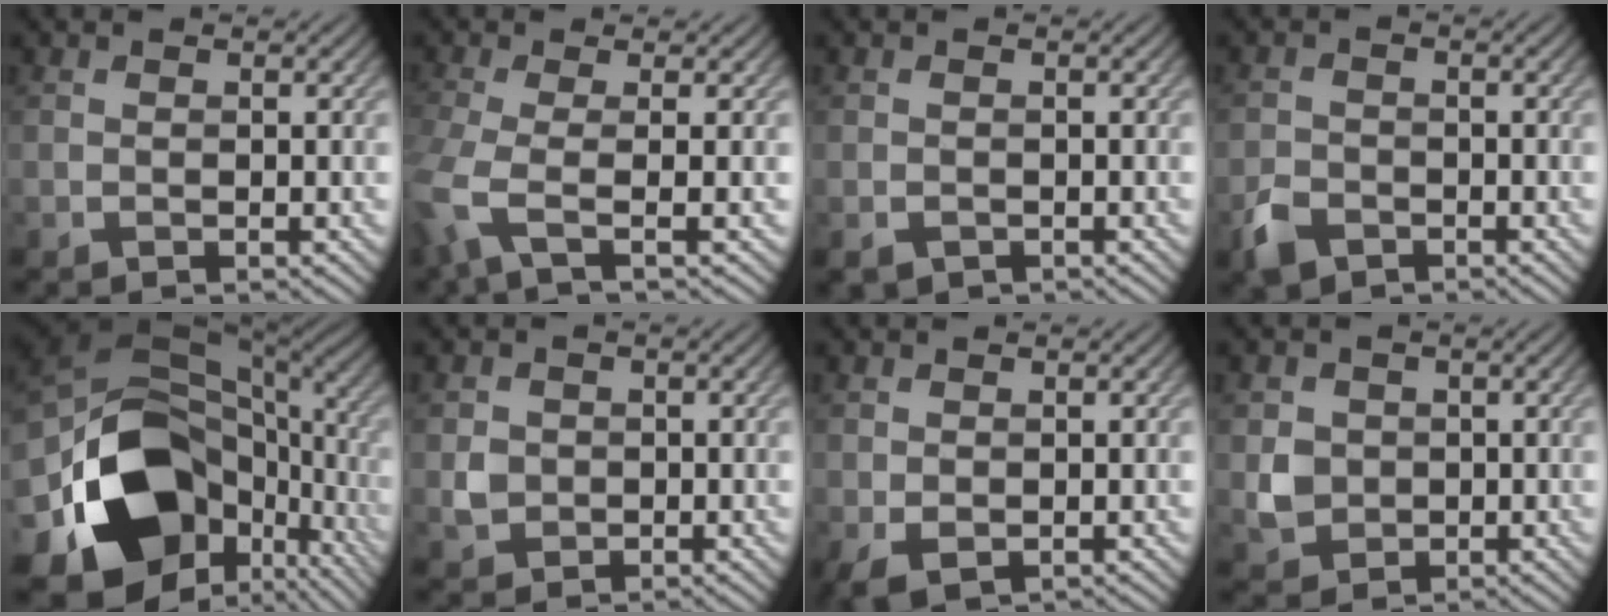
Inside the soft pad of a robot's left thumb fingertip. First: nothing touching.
{"total": 4.6, "force": [-1.3, 0.8, 4.4], "torque": [-0.092, -0.011, -0.045]}
{"total": 1.1, "force": [-0.8, 0.8, 0.4], "torque": [-0.008, -0.003, -0.017]}
{"total": 2.9, "force": [-2.1, 1.7, 1.2], "torque": [-0.025, -0.005, -0.050]}
{"total": 18.2, "force": [-4.2, 13.0, 12.0], "torque": [-0.237, -0.044, -0.050]}
{"total": 2.1, "force": [0.0, 2.0, 0.6], "torque": [-0.015, -0.002, -0.003]}
{"total": 2.4, "force": [-0.8, 1.5, 1.6], "torque": [-0.040, -0.012, -0.013]}
{"total": 3.2, "force": [0.2, 3.0, 1.0], "torque": [-0.025, -0.003, 0.002]}